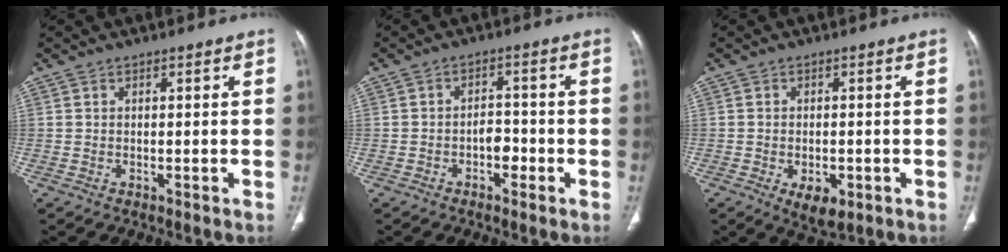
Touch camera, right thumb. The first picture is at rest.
{"total": 3.7, "force": [-1.5, 2.3, 2.5], "torque": [-0.019, 0.017, -0.027]}
{"total": 5.4, "force": [-2.0, 2.9, 4.0], "torque": [-0.056, -0.001, -0.019]}